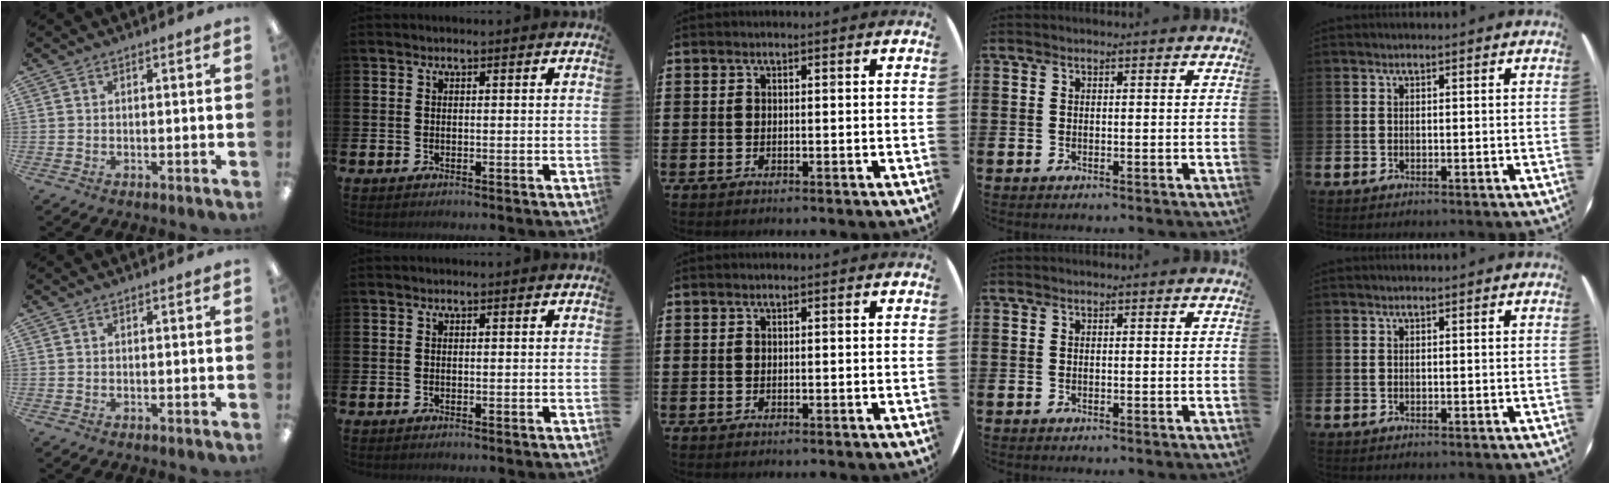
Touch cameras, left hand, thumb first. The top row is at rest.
{}